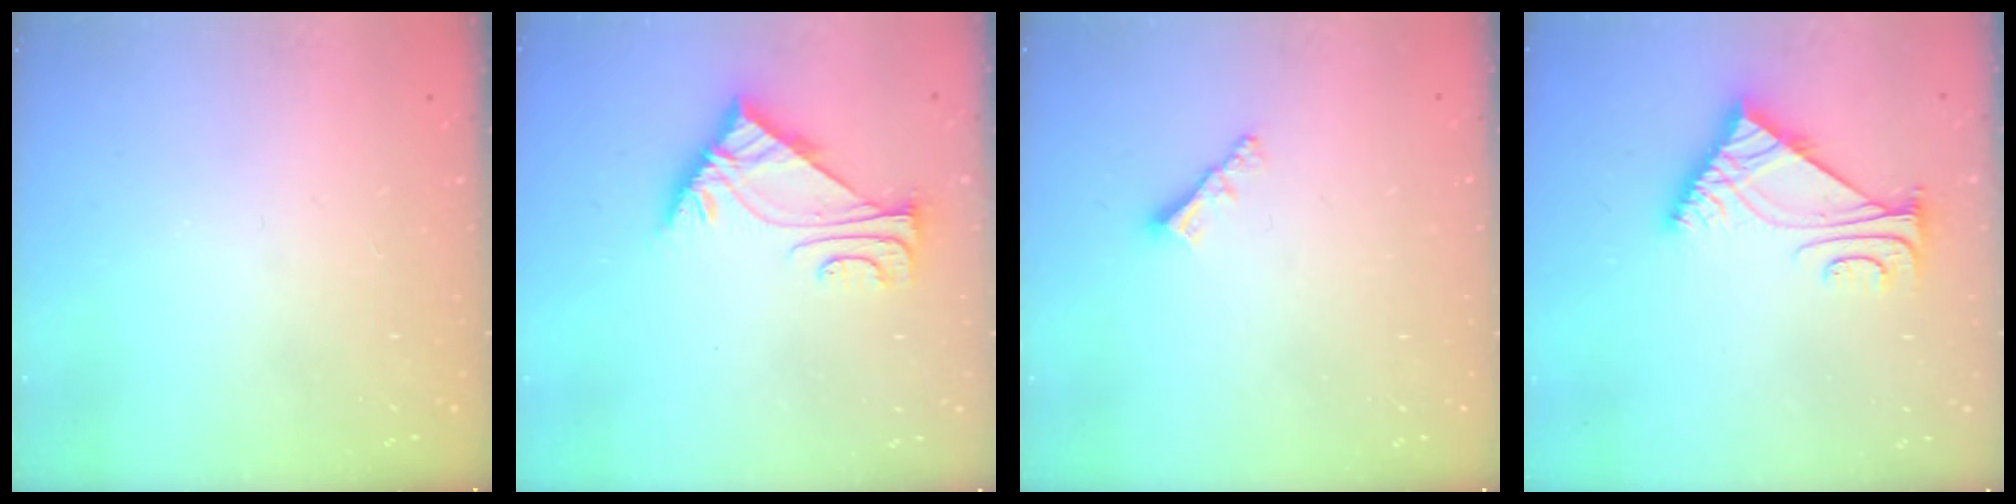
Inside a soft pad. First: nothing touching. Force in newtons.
{"total": 5.7, "press": 5.7, "slide": 0.6}
{"total": 2.9, "press": 2.9, "slide": 0.3}
{"total": 6.7, "press": 6.7, "slide": 0.8}